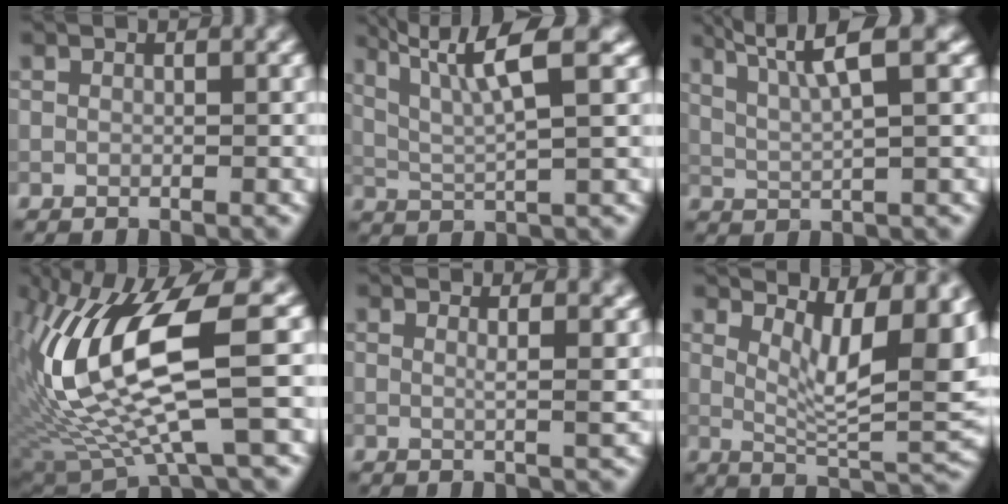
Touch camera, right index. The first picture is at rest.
{"total": 7.0, "force": [3.3, 1.6, 5.9], "torque": [-0.107, 0.012, 0.066]}
{"total": 5.2, "force": [2.6, 1.0, 4.4], "torque": [-0.080, 0.011, 0.046]}
{"total": 11.9, "force": [1.1, 3.2, 11.5], "torque": [-0.235, -0.012, 0.031]}
{"total": 4.1, "force": [2.4, 1.5, 2.9], "torque": [-0.023, 0.013, 0.014]}
{"total": 10.1, "force": [4.5, 3.2, 8.4], "torque": [-0.119, -0.003, 0.079]}